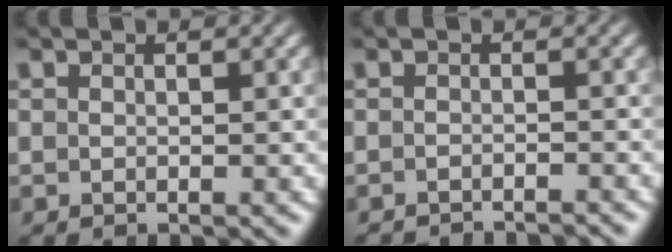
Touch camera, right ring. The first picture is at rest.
{"total": 2.5, "force": [-2.5, 0.0, 0.1], "torque": [-0.004, -0.014, -0.035]}